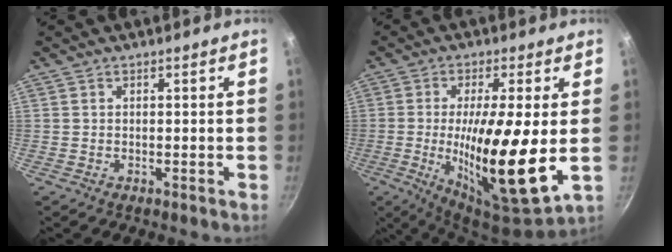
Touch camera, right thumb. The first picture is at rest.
{"total": 19.3, "force": [-1.0, 4.1, 18.8], "torque": [-0.321, -0.020, -0.016]}